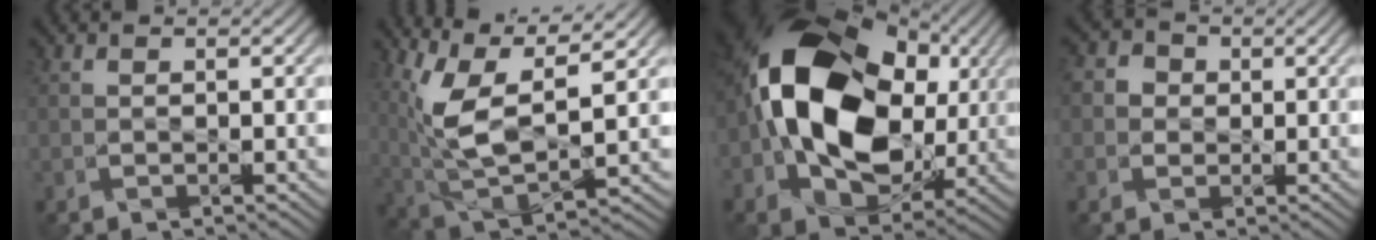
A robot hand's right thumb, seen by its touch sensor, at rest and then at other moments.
{"total": 10.7, "force": [4.2, 3.7, 9.1], "torque": [-0.212, -0.001, 0.090]}
{"total": 19.3, "force": [1.5, 13.7, 13.6], "torque": [-0.282, -0.010, 0.033]}
{"total": 3.0, "force": [0.4, 2.8, 1.1], "torque": [-0.033, 0.010, -0.002]}